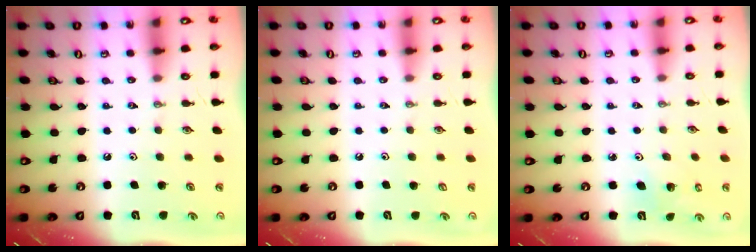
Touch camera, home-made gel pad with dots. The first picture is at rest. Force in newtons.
{"total": 1.0, "press": 0.2, "slide": 1.0}
{"total": 4.0, "press": 4.0, "slide": 0.4}